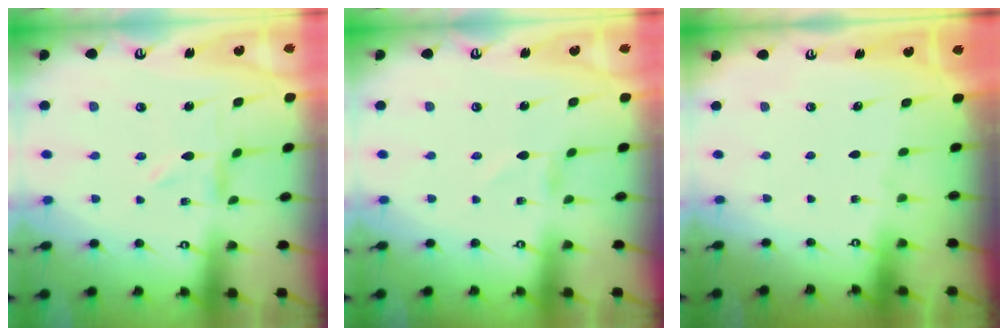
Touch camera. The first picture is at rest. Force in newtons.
{"total": 0.7, "press": 0.7, "slide": 0.2}
{"total": 0.0}